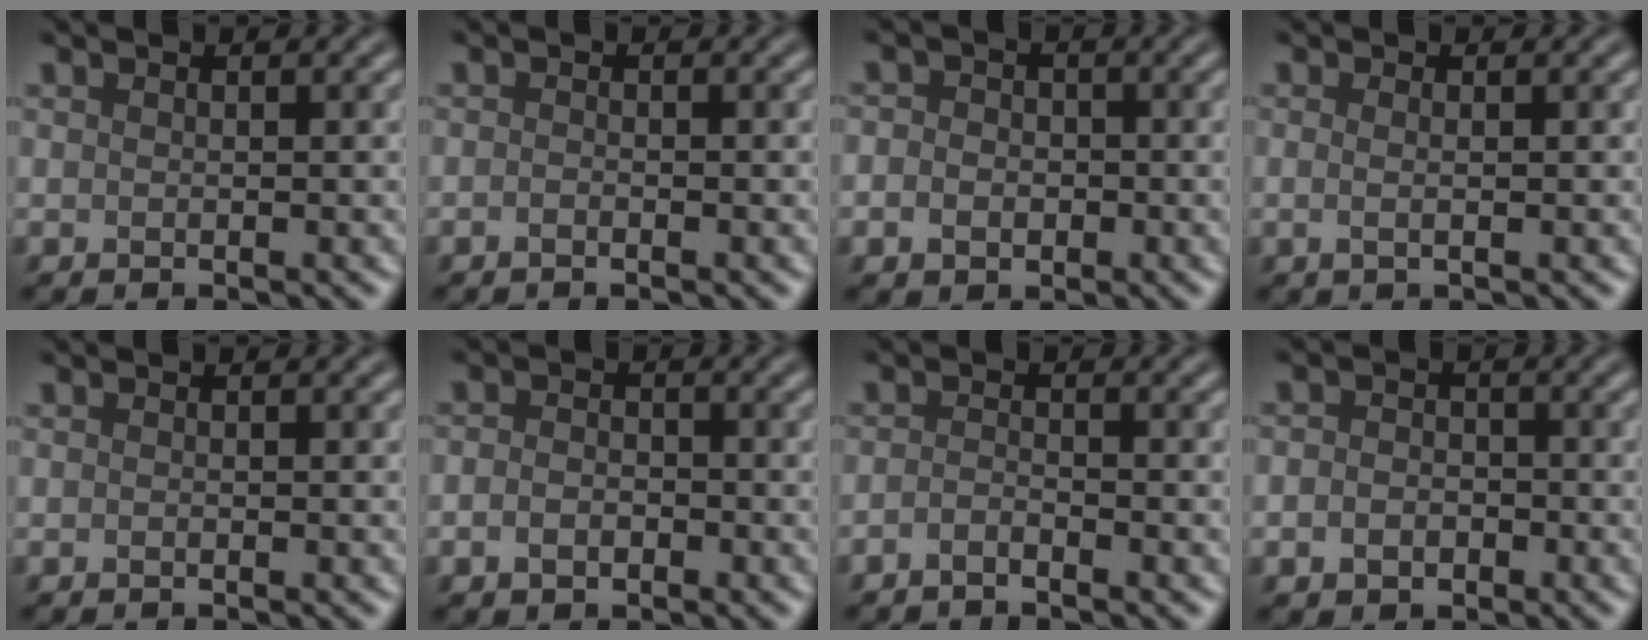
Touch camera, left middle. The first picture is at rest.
{"total": 0.5, "force": [-0.4, 0.1, 0.3], "torque": [-0.006, -0.001, -0.008]}
{"total": 2.8, "force": [-0.5, 2.4, 1.3], "torque": [-0.007, 0.002, -0.022]}
{"total": 1.0, "force": [-0.1, 0.3, 1.0], "torque": [-0.019, -0.003, -0.004]}
{"total": 0.0}
{"total": 2.1, "force": [-0.8, 1.5, 1.2], "torque": [-0.022, 0.000, -0.021]}
{"total": 1.2, "force": [-0.9, 0.3, 0.7], "torque": [-0.016, 0.001, -0.021]}
{"total": 2.4, "force": [-0.9, 1.9, 1.2], "torque": [-0.012, -0.002, -0.024]}